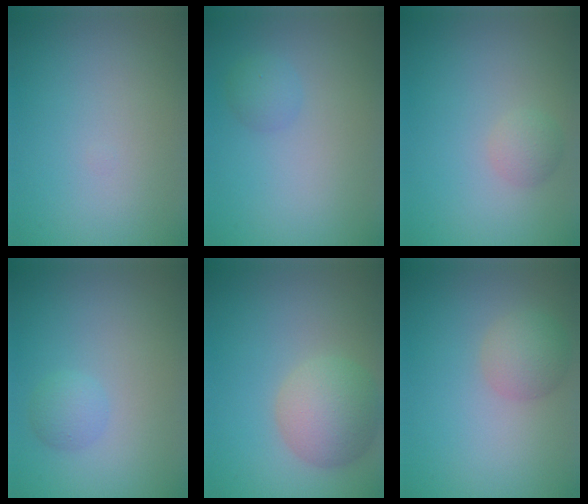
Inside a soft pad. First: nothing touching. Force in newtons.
{"total": 1.4, "press": 1.3, "slide": 0.2}
{"total": 1.4, "press": 1.4, "slide": 0.0}
{"total": 1.5, "press": 1.5, "slide": 0.1}
{"total": 4.9, "press": 4.9, "slide": 0.4}
{"total": 2.6, "press": 2.6, "slide": 0.1}